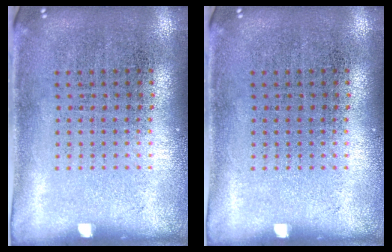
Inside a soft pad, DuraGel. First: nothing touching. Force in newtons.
{"total": 0.0}